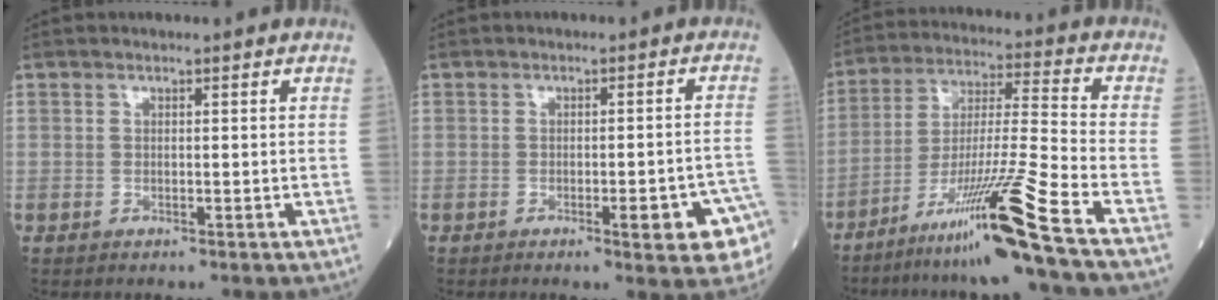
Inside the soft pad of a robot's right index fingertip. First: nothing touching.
{"total": 7.1, "force": [-3.2, 0.7, 6.3], "torque": [-0.069, 0.004, -0.036]}
{"total": 16.8, "force": [-11.2, -3.2, 12.1], "torque": [-0.235, -0.028, -0.191]}